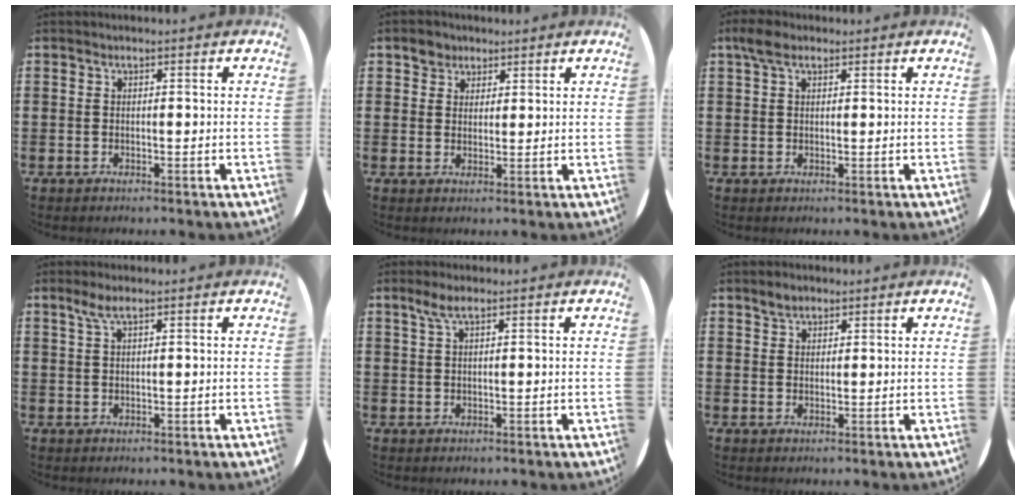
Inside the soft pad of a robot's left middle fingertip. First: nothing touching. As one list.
[{"total": 2.9, "force": [2.2, 1.9, 0.0], "torque": [0.009, 0.003, 0.040]}, {"total": 2.6, "force": [1.7, 1.4, 1.5], "torque": [-0.025, 0.004, 0.029]}, {"total": 2.2, "force": [1.3, 0.4, 1.8], "torque": [-0.038, 0.004, 0.022]}, {"total": 2.4, "force": [1.5, 0.5, 1.9], "torque": [-0.040, 0.005, 0.025]}, {"total": 2.1, "force": [1.8, 1.0, 0.5], "torque": [-0.004, 0.001, 0.034]}]